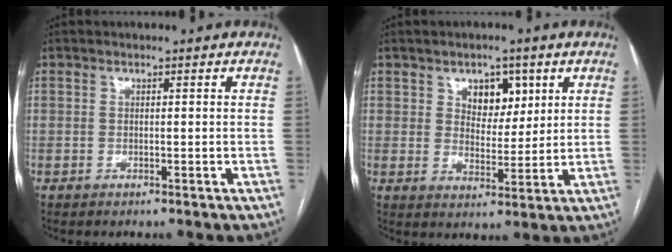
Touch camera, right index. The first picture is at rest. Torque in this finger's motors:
{"motor_torque": [0.03, 0.04, 0.06, 0.05]}